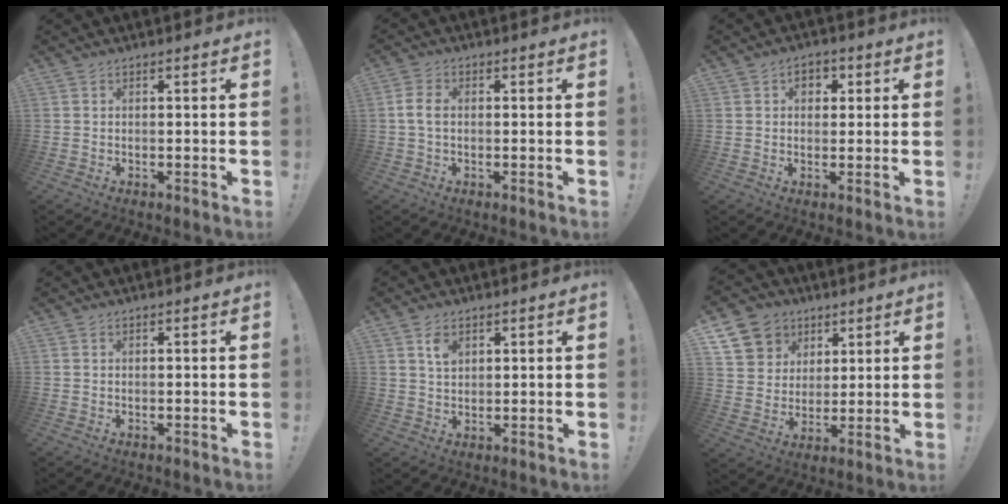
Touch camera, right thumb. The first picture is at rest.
{"total": 3.3, "force": [-0.2, 1.9, 2.7], "torque": [-0.062, 0.010, -0.003]}
{"total": 4.0, "force": [1.4, 3.0, 2.3], "torque": [-0.019, -0.001, 0.019]}
{"total": 0.0}
{"total": 4.3, "force": [2.3, 2.8, 2.2], "torque": [-0.026, -0.013, 0.038]}
{"total": 11.1, "force": [5.6, 9.2, 2.7], "torque": [-0.044, -0.034, 0.117]}